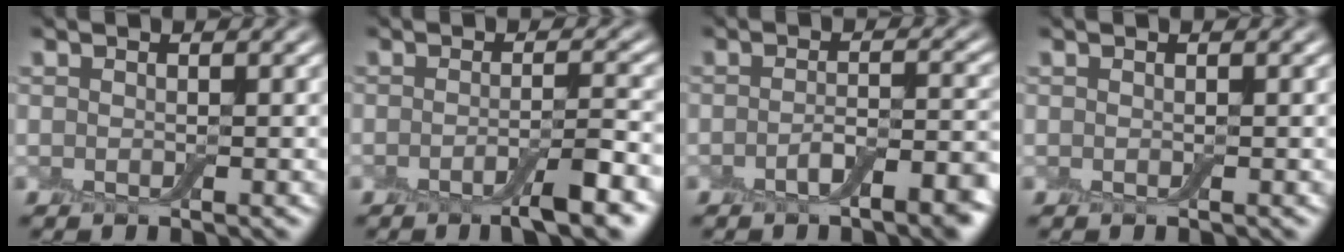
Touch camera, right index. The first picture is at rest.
{"total": 3.9, "force": [-2.2, 0.5, 3.2], "torque": [-0.050, -0.001, -0.038]}
{"total": 4.6, "force": [-2.7, 1.4, 3.4], "torque": [-0.052, -0.002, -0.038]}
{"total": 0.0}